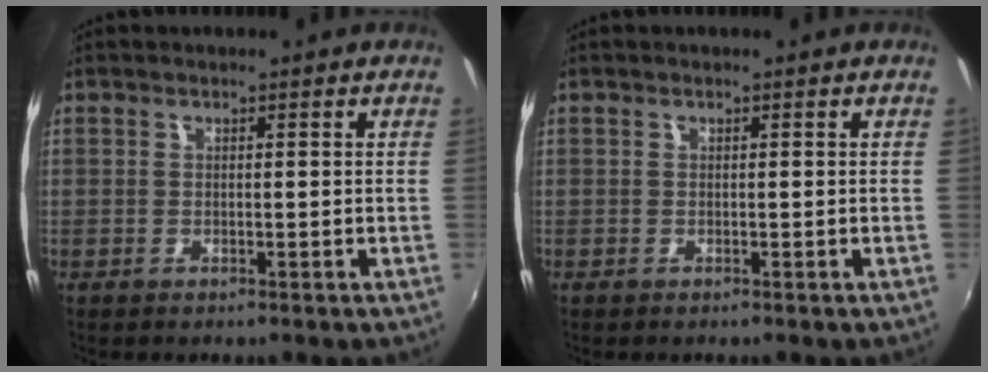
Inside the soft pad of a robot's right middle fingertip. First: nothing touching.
{"total": 0.0}